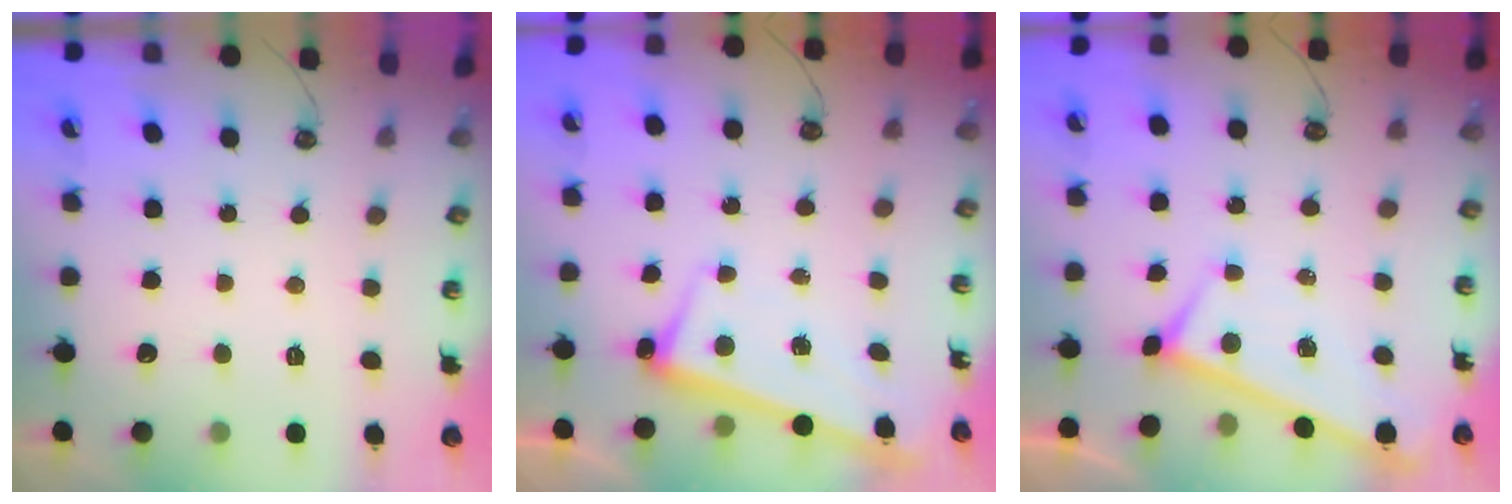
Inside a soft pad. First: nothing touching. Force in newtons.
{"total": 2.4, "press": 2.3, "slide": 0.9}
{"total": 0.0}